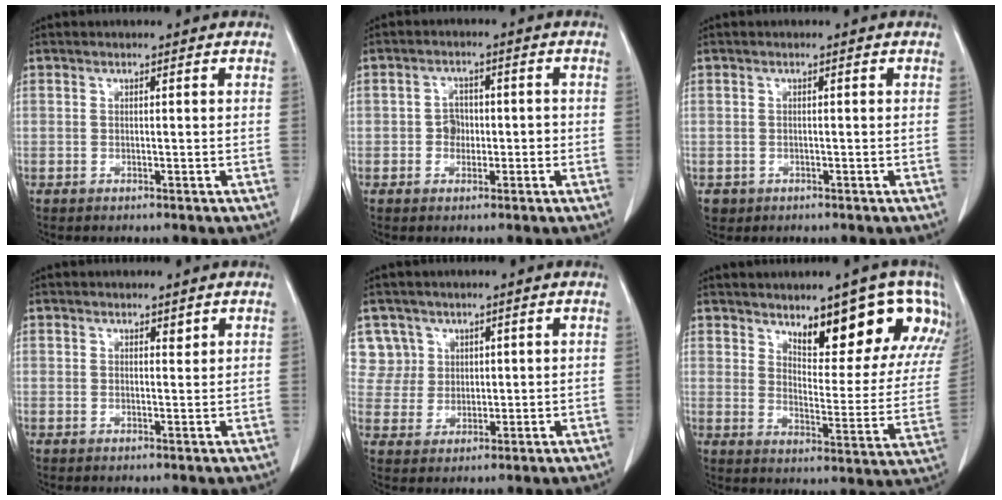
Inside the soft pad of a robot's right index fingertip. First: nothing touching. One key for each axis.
{"total": 3.8, "fx": -0.7, "fy": 3.0, "fz": 2.2, "tx": -0.040, "ty": 0.018, "tz": -0.009}
{"total": 2.6, "fx": -0.9, "fy": 2.4, "fz": 0.6, "tx": -0.010, "ty": 0.002, "tz": -0.006}
{"total": 1.6, "fx": 1.0, "fy": 1.0, "fz": 0.8, "tx": -0.021, "ty": 0.006, "tz": 0.021}
{"total": 6.7, "fx": 3.0, "fy": 6.0, "fz": -0.1, "tx": 0.008, "ty": 0.022, "tz": 0.069}
{"total": 18.0, "fx": 11.6, "fy": 6.3, "fz": 12.2, "tx": -0.145, "ty": -0.013, "tz": 0.151}